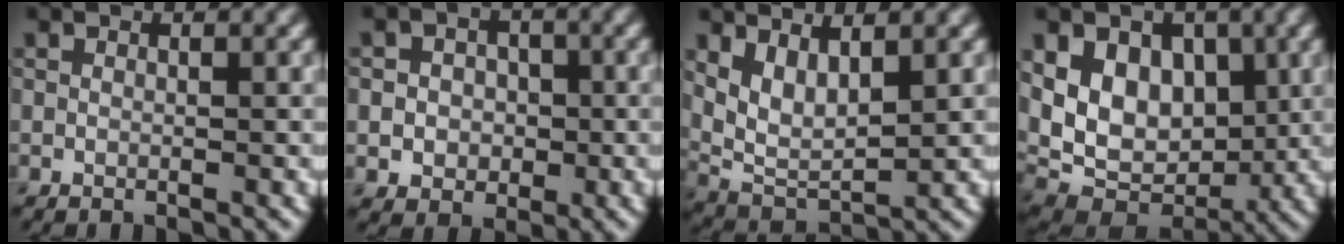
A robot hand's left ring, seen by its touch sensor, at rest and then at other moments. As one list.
[{"total": 3.8, "force": [0.0, 3.4, 1.8], "torque": [-0.015, 0.010, -0.020]}, {"total": 4.2, "force": [1.7, 1.9, 3.3], "torque": [-0.073, -0.010, 0.040]}, {"total": 9.3, "force": [1.8, 6.8, 6.2], "torque": [-0.102, -0.005, 0.025]}]